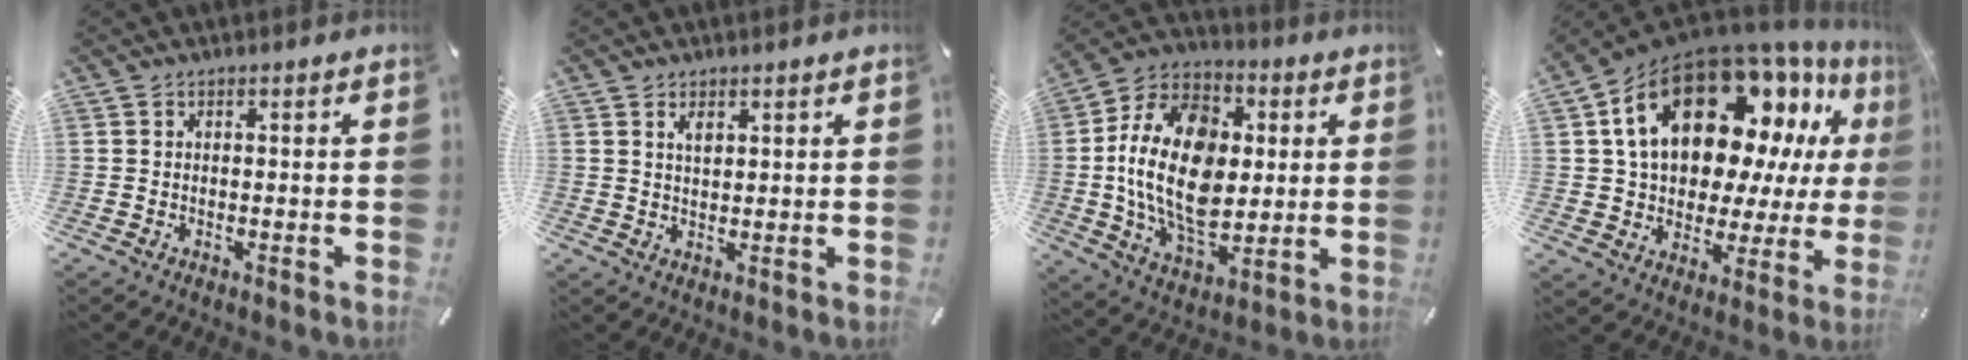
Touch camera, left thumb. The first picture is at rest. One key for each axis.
{"total": 2.2, "fx": 1.5, "fy": 0.9, "fz": 1.3, "tx": -0.020, "ty": -0.004, "tz": 0.026}
{"total": 21.8, "fx": 0.9, "fy": 15.2, "fz": 15.6, "tx": -0.330, "ty": -0.003, "tz": 0.012}
{"total": 23.9, "fx": 10.3, "fy": 14.4, "fz": 16.0, "tx": -0.277, "ty": -0.060, "tz": 0.177}